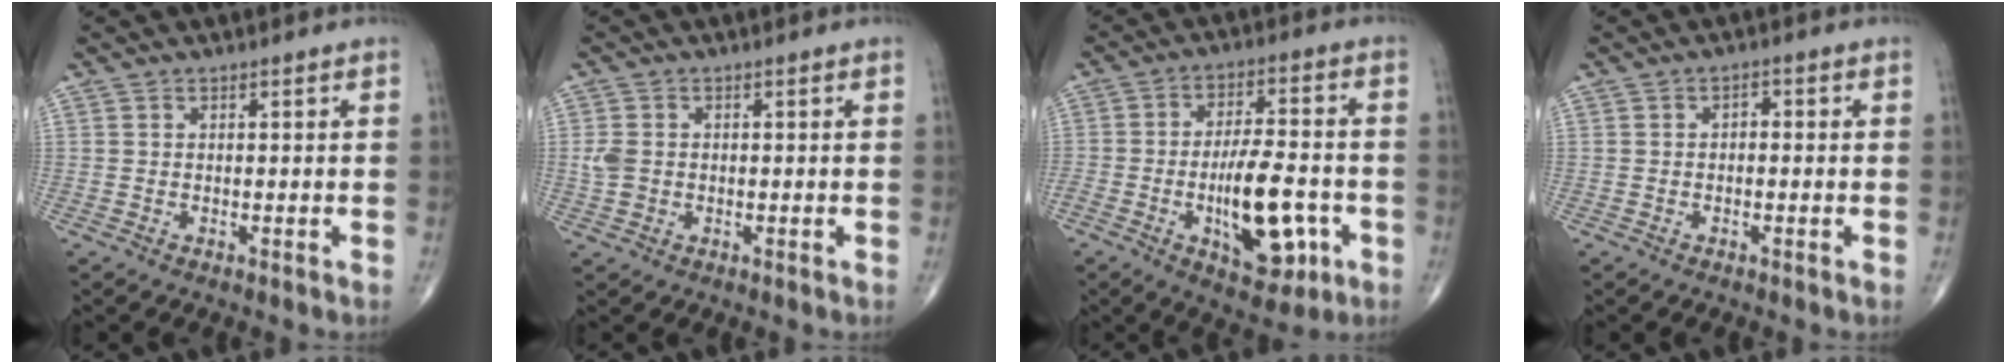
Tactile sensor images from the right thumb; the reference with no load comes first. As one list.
[{"total": 3.1, "force": [-0.2, 2.4, 1.9], "torque": [-0.042, 0.005, -0.003]}, {"total": 14.8, "force": [-4.5, 6.4, 12.6], "torque": [-0.186, 0.022, -0.060]}, {"total": 1.4, "force": [-0.1, 0.9, 1.1], "torque": [-0.007, 0.009, -0.008]}]